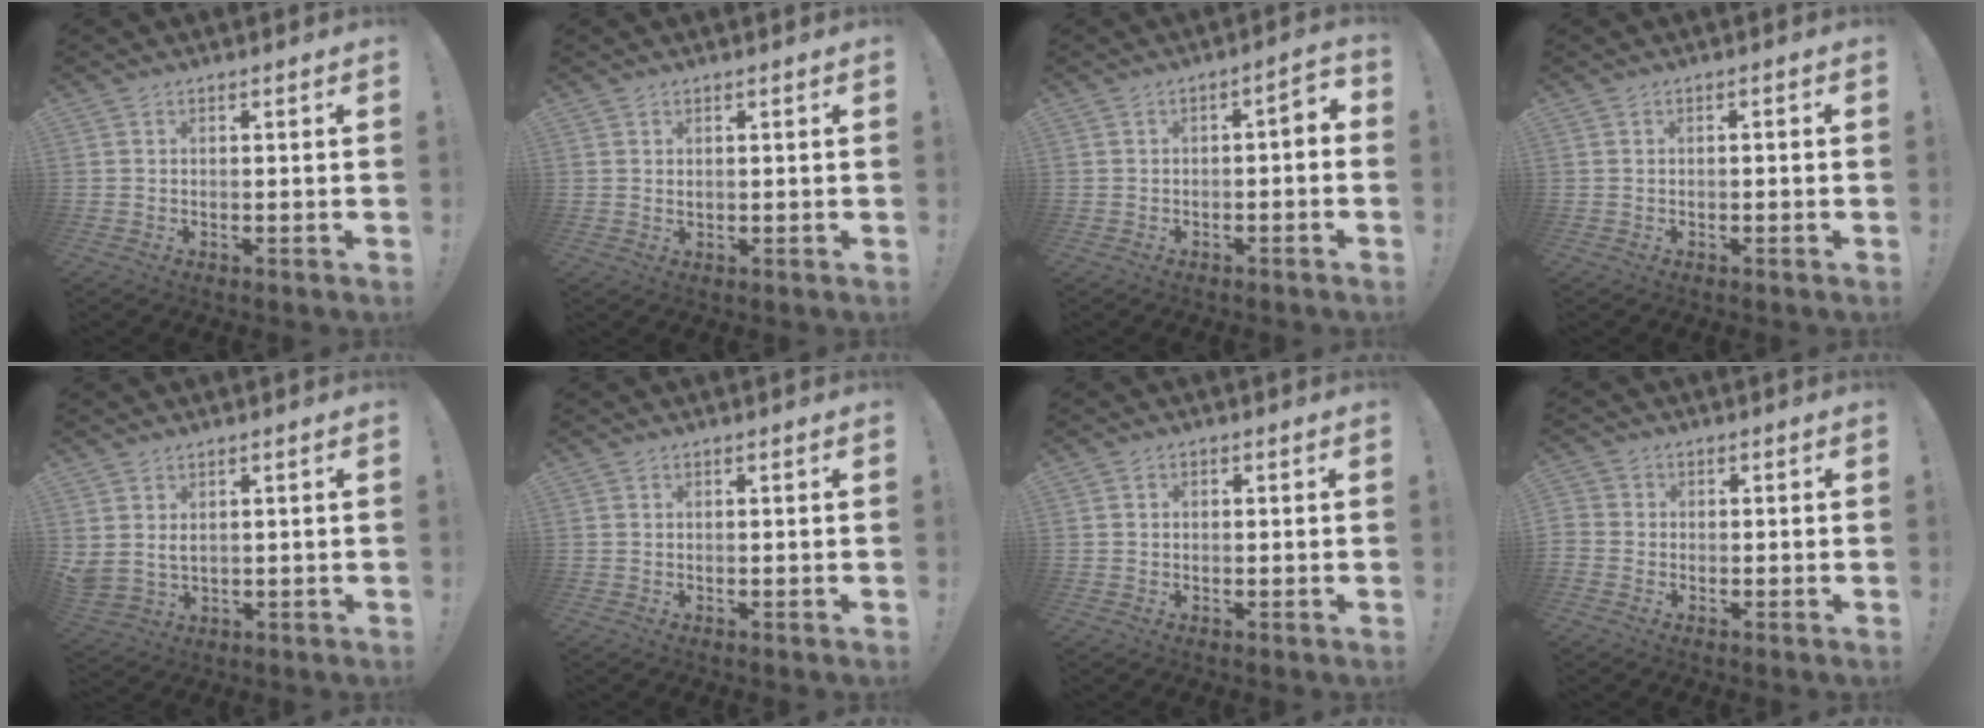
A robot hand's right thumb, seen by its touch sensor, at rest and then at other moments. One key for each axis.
{"total": 0.9, "fx": 0.5, "fy": 0.6, "fz": 0.3, "tx": -0.002, "ty": -0.001, "tz": 0.010}
{"total": 2.0, "fx": -1.5, "fy": 0.6, "fz": 1.2, "tx": -0.016, "ty": 0.008, "tz": -0.028}
{"total": 0.9, "fx": -0.7, "fy": 0.0, "fz": 0.5, "tx": -0.007, "ty": 0.001, "tz": -0.013}
{"total": 3.8, "fx": 2.5, "fy": 2.2, "fz": 1.8, "tx": -0.030, "ty": -0.013, "tz": 0.048}
{"total": 0.0}
{"total": 0.9, "fx": -0.3, "fy": 0.8, "fz": 0.3, "tx": -0.009, "ty": 0.005, "tz": -0.004}
{"total": 2.8, "fx": -1.0, "fy": 2.5, "fz": 0.8, "tx": -0.021, "ty": 0.006, "tz": -0.019}